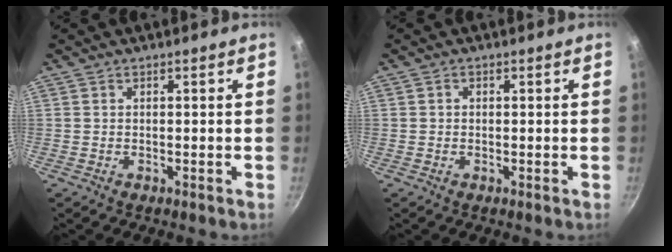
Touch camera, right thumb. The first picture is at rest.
{"total": 0.7, "force": [0.0, 0.6, 0.3], "torque": [-0.004, 0.004, 0.000]}